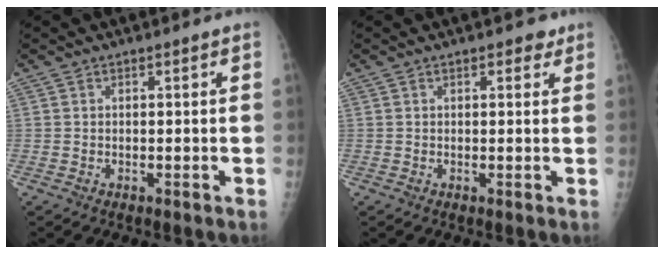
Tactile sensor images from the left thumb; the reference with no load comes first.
{"total": 2.0, "force": [1.1, 1.2, 1.1], "torque": [0.000, -0.002, 0.009]}